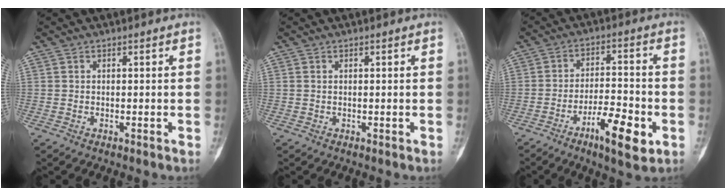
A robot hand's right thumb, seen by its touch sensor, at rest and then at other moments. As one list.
[{"total": 0.0}, {"total": 10.7, "force": [-4.8, 3.2, 9.0], "torque": [-0.142, 0.022, -0.077]}]